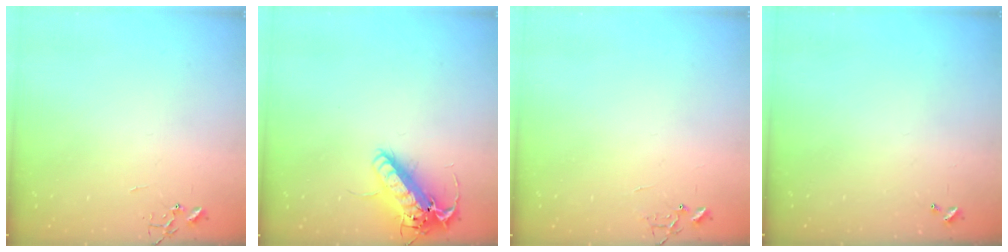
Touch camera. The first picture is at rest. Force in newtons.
{"total": 16.2, "press": 15.9, "slide": 3.2}
{"total": 6.4, "press": 6.4, "slide": 0.6}
{"total": 0.0}